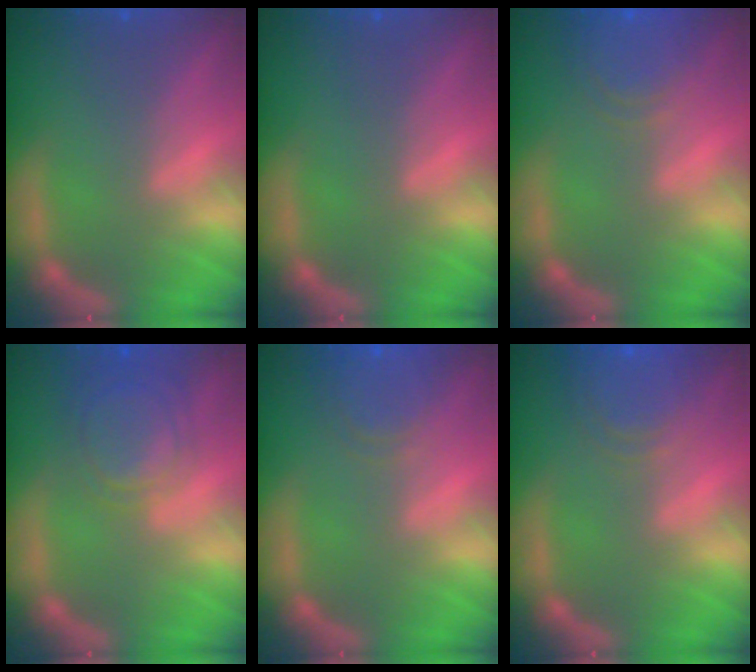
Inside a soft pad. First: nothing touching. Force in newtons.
{"total": 0.0}
{"total": 5.5}
{"total": 5.6}
{"total": 4.6}
{"total": 6.1}